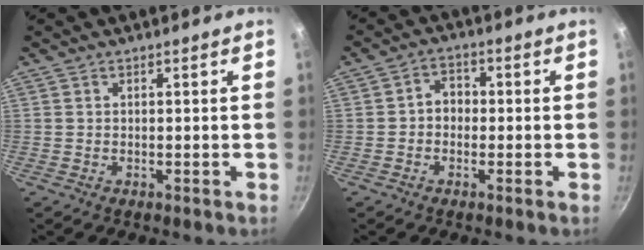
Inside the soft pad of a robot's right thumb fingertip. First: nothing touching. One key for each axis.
{"total": 3.9, "fx": -0.5, "fy": 3.2, "fz": 2.2, "tx": -0.012, "ty": 0.014, "tz": -0.016}